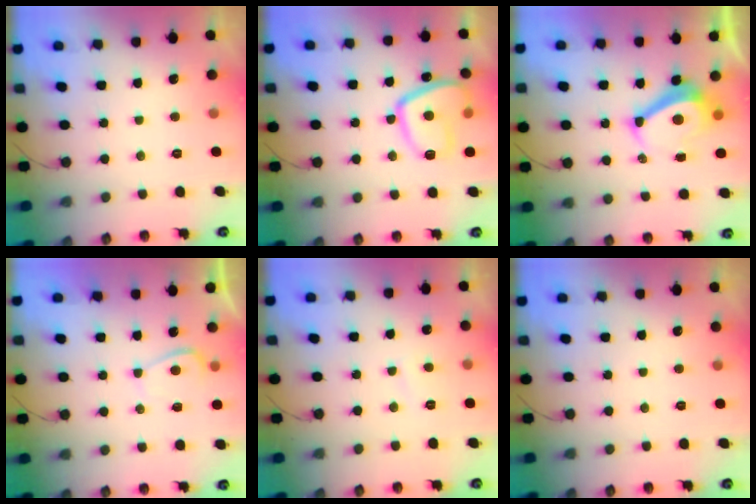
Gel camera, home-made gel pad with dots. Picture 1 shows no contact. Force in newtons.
{"total": 13.9, "press": 13.8, "slide": 1.4}
{"total": 8.4, "press": 8.3, "slide": 1.1}
{"total": 2.3, "press": 2.2, "slide": 0.8}
{"total": 2.9, "press": 2.9, "slide": 0.3}
{"total": 0.0}